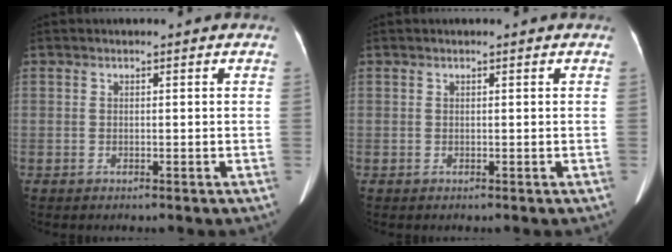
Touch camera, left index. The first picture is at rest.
{"total": 0.0}